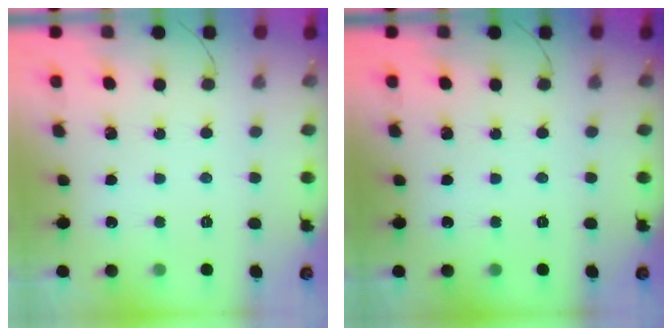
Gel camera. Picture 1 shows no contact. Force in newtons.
{"total": 0.0}